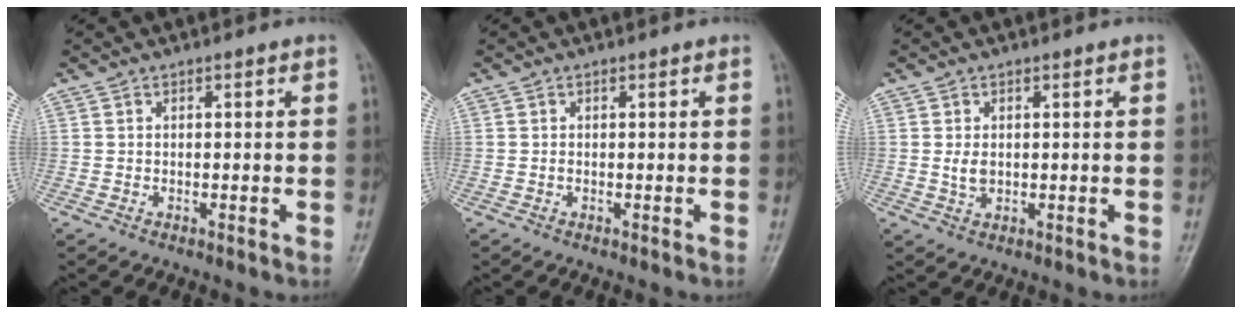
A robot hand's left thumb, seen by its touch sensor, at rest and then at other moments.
{"total": 0.0}
{"total": 2.4, "force": [0.3, 1.6, 1.7], "torque": [-0.028, -0.004, 0.009]}